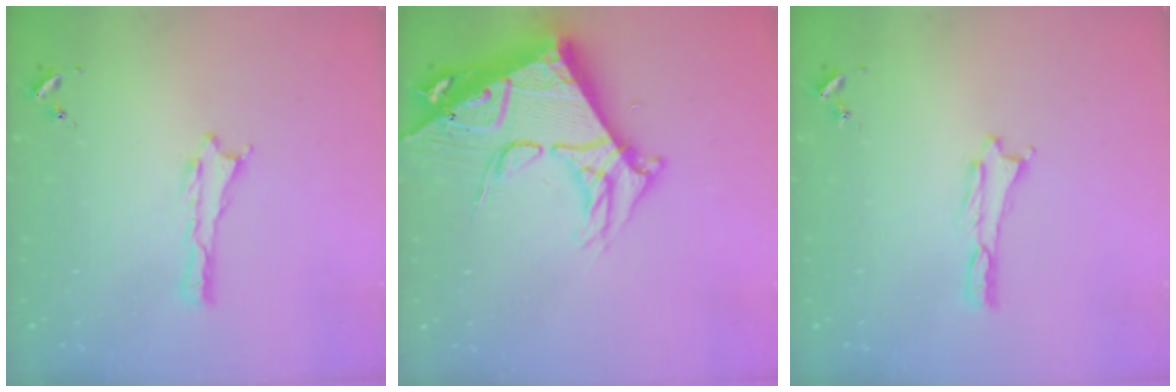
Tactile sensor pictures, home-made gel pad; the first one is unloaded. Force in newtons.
{"total": 11.1, "press": 11.1, "slide": 1.3}
{"total": 0.0}